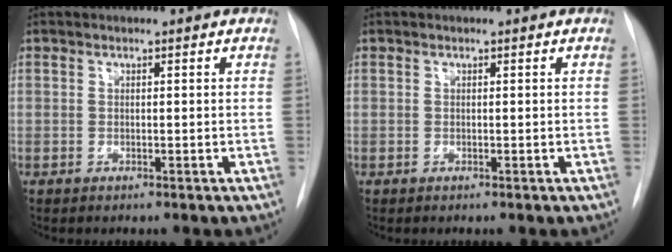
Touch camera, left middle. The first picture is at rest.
{"total": 0.0}